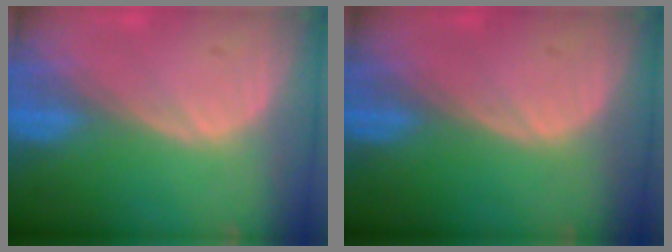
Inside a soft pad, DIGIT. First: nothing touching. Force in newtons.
{"total": 0.0}